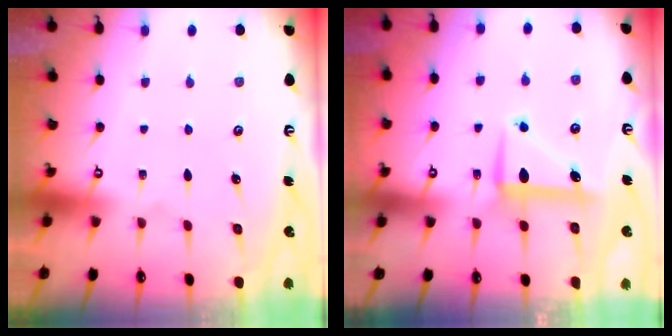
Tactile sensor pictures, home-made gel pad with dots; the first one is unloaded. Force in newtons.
{"total": 8.4, "press": 8.4, "slide": 0.3}